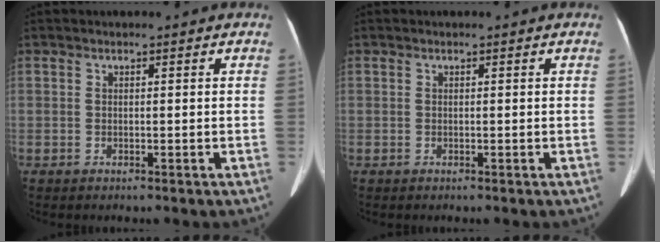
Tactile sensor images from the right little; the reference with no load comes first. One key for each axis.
{"total": 0.0}